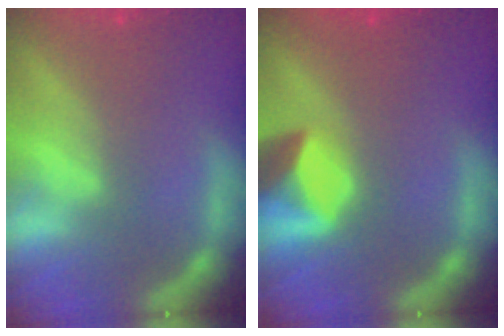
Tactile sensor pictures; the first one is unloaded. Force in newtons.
{"total": 4.0}